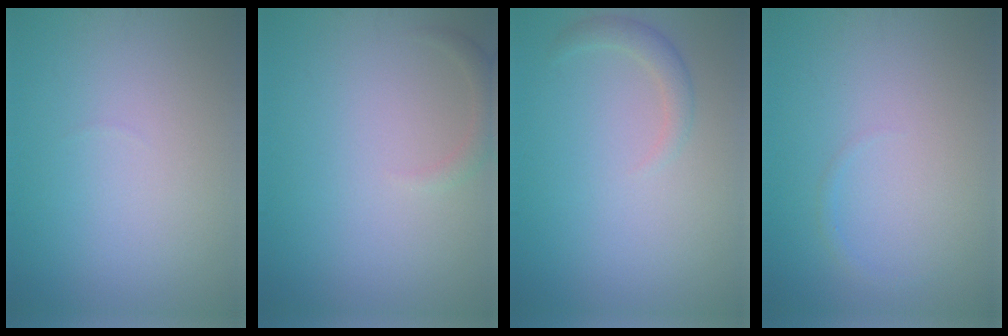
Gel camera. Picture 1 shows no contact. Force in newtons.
{"total": 1.3, "press": 1.2, "slide": 0.2}
{"total": 1.5, "press": 1.5, "slide": 0.1}
{"total": 0.5, "press": 0.5, "slide": 0.1}